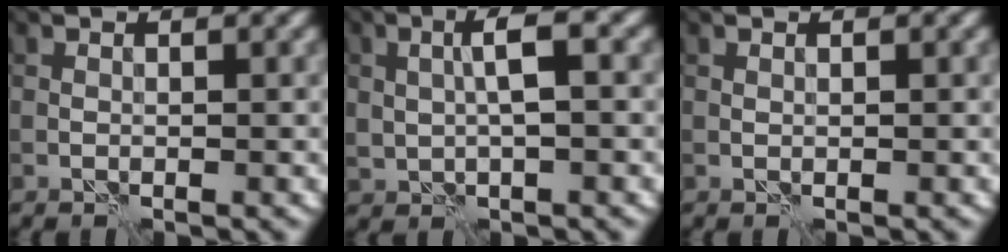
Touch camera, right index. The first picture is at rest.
{"total": 3.4, "force": [0.6, 1.1, 3.1], "torque": [-0.063, 0.009, 0.010]}
{"total": 0.0}